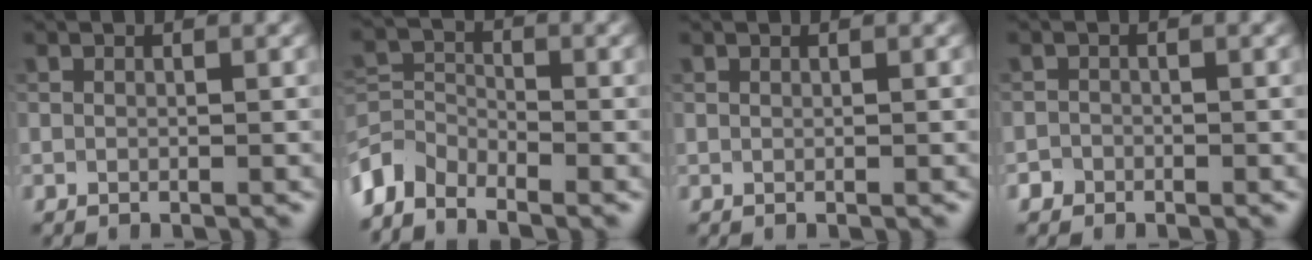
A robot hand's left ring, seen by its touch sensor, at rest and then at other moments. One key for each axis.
{"total": 4.5, "fx": -3.9, "fy": 1.9, "fz": 1.3, "tx": -0.027, "ty": -0.004, "tz": -0.089}
{"total": 0.0}
{"total": 1.4, "fx": -1.1, "fy": 0.9, "fz": -0.1, "tx": 0.002, "ty": 0.008, "tz": -0.016}